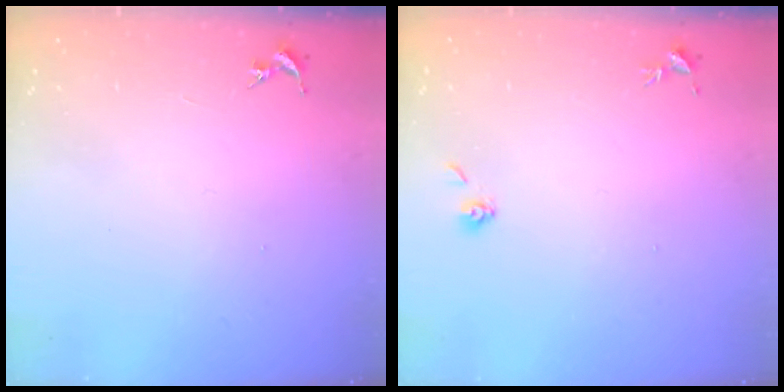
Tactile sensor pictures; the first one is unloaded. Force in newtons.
{"total": 3.7, "press": 3.5, "slide": 1.4}